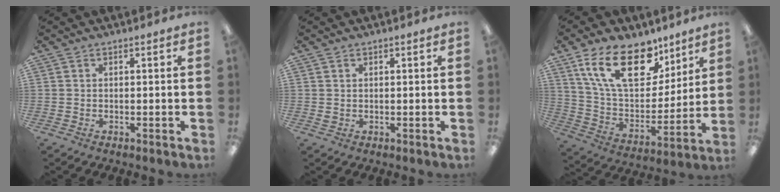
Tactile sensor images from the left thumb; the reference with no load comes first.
{"total": 0.8, "force": [0.4, 0.6, 0.3], "torque": [-0.007, 0.004, 0.006]}
{"total": 21.8, "force": [12.7, 11.5, 13.5], "torque": [-0.246, -0.051, 0.227]}